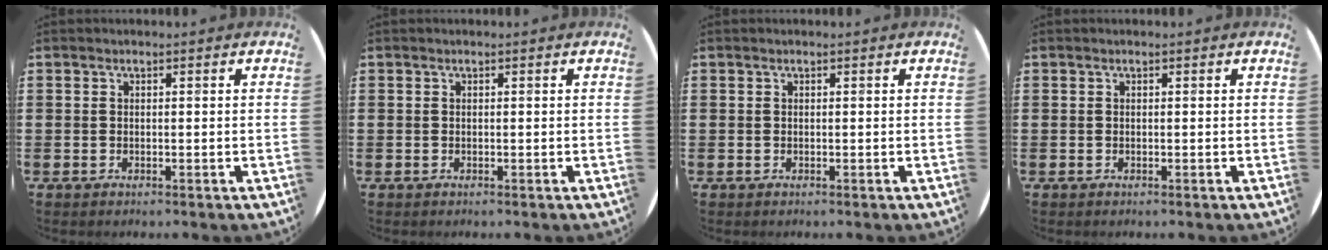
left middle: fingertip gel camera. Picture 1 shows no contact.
{"total": 0.0}
{"total": 0.0}
{"total": 0.0}